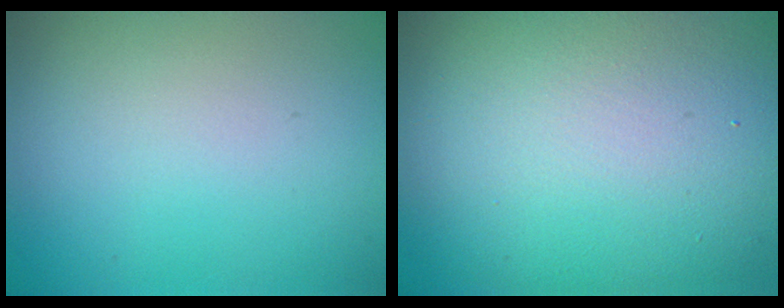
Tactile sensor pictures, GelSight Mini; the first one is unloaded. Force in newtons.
{"total": 15.0, "press": 15.0, "slide": 0.4}